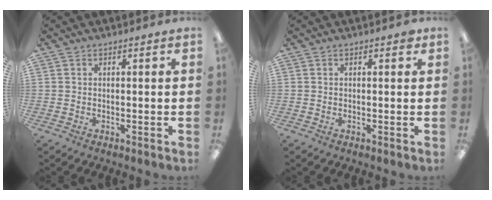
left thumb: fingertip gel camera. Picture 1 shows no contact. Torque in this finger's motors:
{"motor_torque": [0.28, -0.01, 0.15, -0.26, 0.01]}